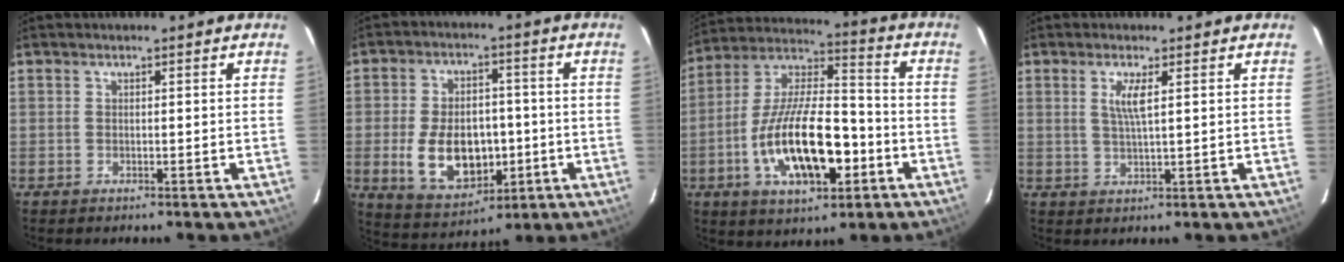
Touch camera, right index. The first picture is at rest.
{"total": 13.9, "force": [-2.7, 8.9, 10.3], "torque": [-0.214, -0.001, -0.022]}
{"total": 19.8, "force": [-6.3, 8.3, 16.9], "torque": [-0.327, 0.001, -0.105]}
{"total": 3.6, "force": [1.2, 0.2, 3.4], "torque": [-0.068, -0.004, 0.023]}